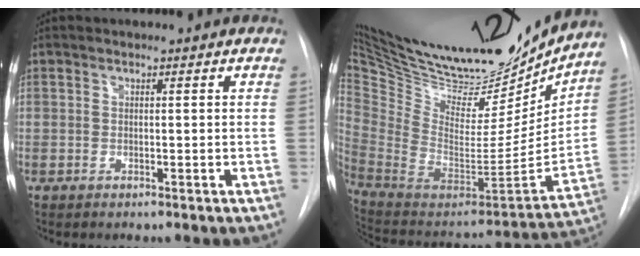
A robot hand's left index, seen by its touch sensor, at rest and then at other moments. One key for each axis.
{"total": 32.7, "fx": 28.2, "fy": 9.5, "fz": 13.4, "tx": -0.260, "ty": -0.052, "tz": 0.435}